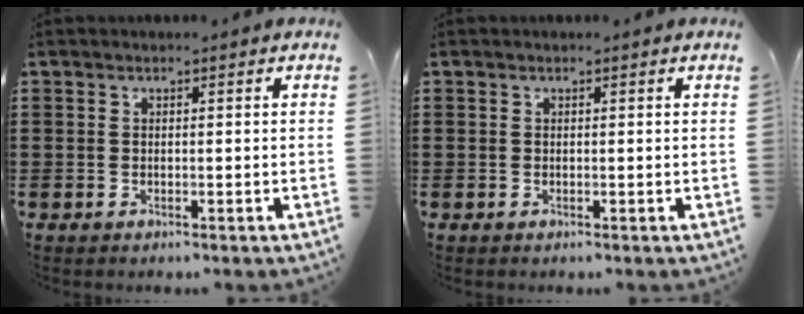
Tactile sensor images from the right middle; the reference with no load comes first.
{"total": 0.0}